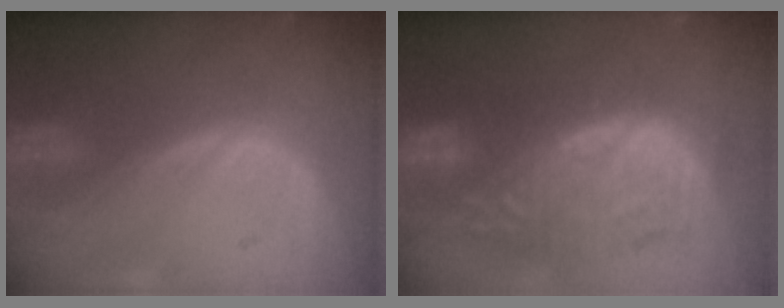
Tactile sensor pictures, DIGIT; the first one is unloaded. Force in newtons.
{"total": 11.2, "press": 10.8, "slide": 3.1}